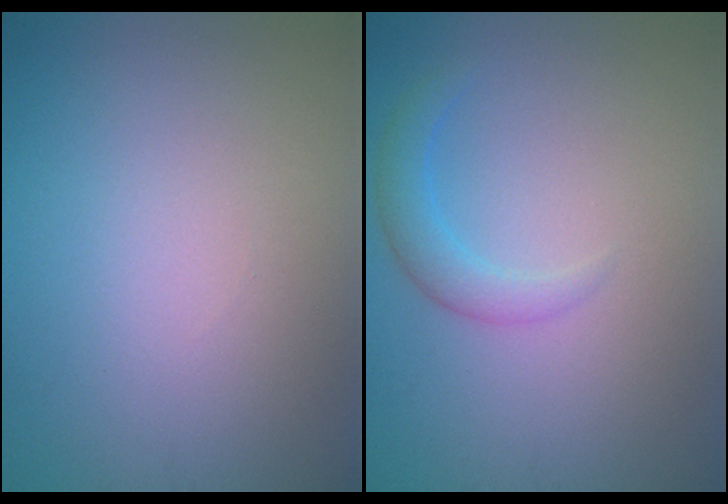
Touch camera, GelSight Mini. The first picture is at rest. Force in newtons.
{"total": 2.0, "press": 2.0, "slide": 0.2}